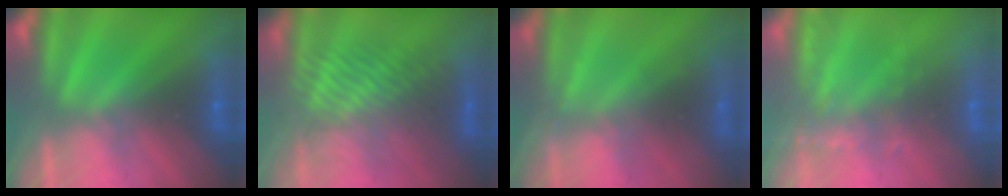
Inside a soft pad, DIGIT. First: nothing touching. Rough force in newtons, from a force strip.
{"total": 3.6}
{"total": 2.1}
{"total": 13.7}